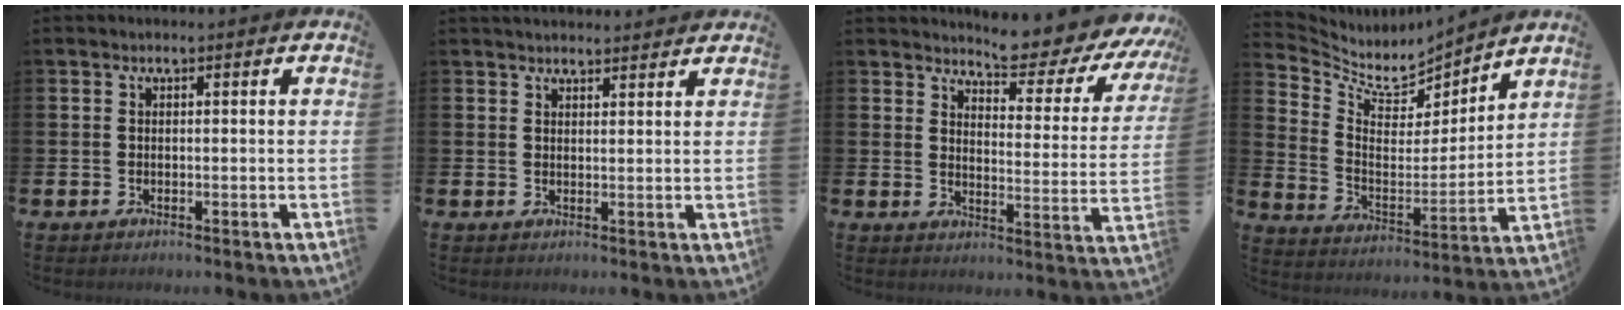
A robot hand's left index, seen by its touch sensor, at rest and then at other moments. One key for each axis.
{"total": 2.6, "fx": 2.5, "fy": 0.4, "fz": 0.2, "tx": 0.001, "ty": -0.013, "tz": 0.044}
{"total": 6.3, "fx": 6.0, "fy": 0.7, "fz": 1.5, "tx": -0.039, "ty": -0.055, "tz": 0.098}
{"total": 7.0, "fx": 6.4, "fy": 2.4, "fz": 1.5, "tx": -0.073, "ty": -0.056, "tz": 0.112}